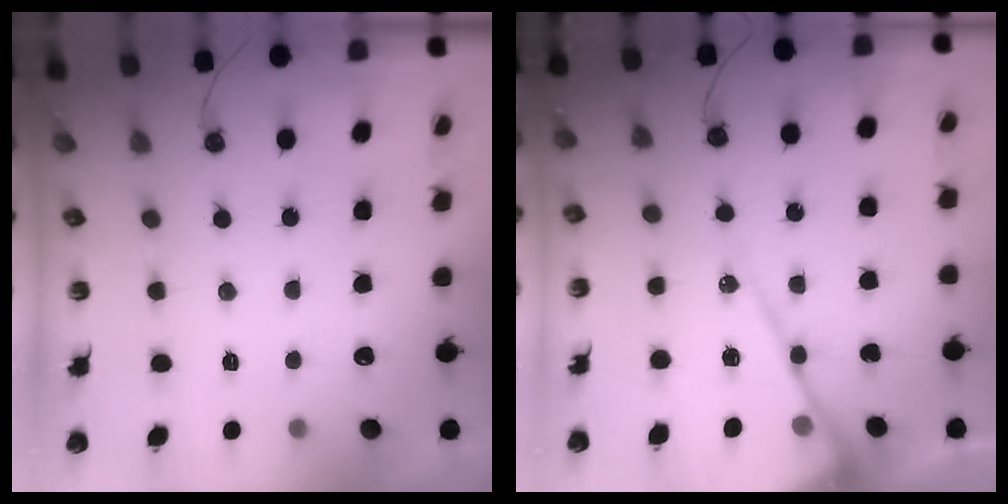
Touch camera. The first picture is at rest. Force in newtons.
{"total": 19.4, "press": 19.3, "slide": 2.0}